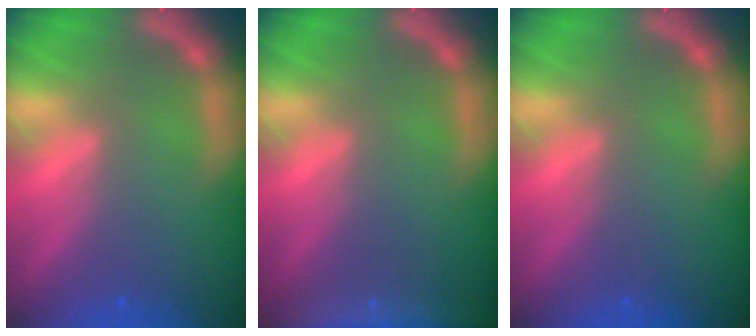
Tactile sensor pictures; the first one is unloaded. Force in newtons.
{"total": 9.5}
{"total": 0.0}